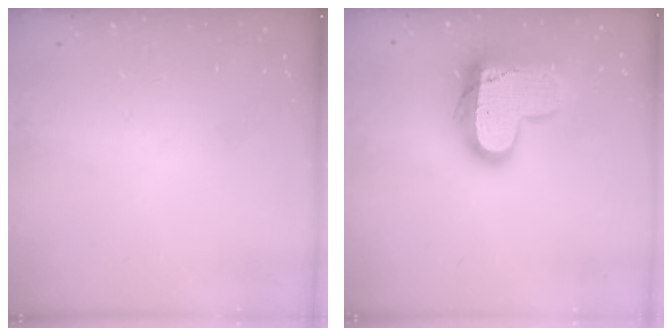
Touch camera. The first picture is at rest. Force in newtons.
{"total": 19.0, "press": 19.0, "slide": 1.5}